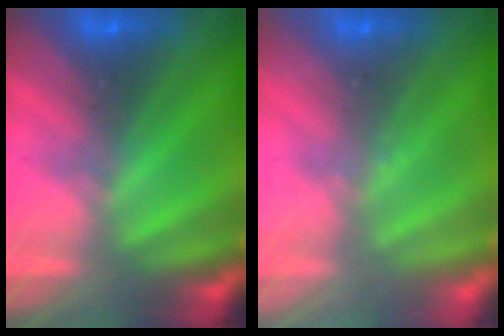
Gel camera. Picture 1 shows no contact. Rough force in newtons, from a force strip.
{"total": 2.3}